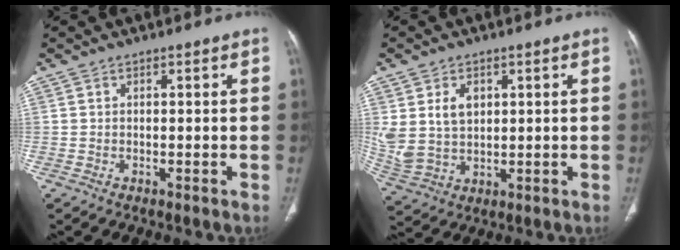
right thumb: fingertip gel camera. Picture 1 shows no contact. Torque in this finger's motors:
{"motor_torque": [0.90, 0.48, 0.70, -0.11, 0.05]}